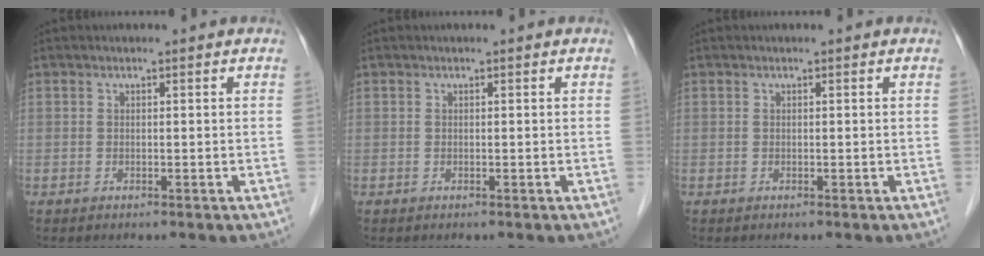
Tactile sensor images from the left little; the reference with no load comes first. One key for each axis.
{"total": 0.0}
{"total": 0.0}